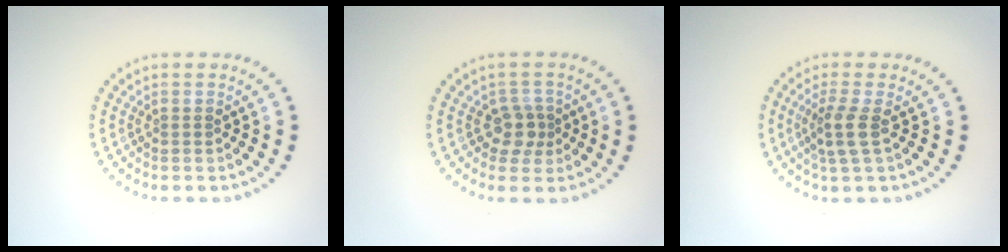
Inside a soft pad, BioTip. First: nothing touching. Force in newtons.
{"total": 2.3, "press": 1.9, "slide": 1.3}
{"total": 2.4, "press": 1.9, "slide": 1.5}